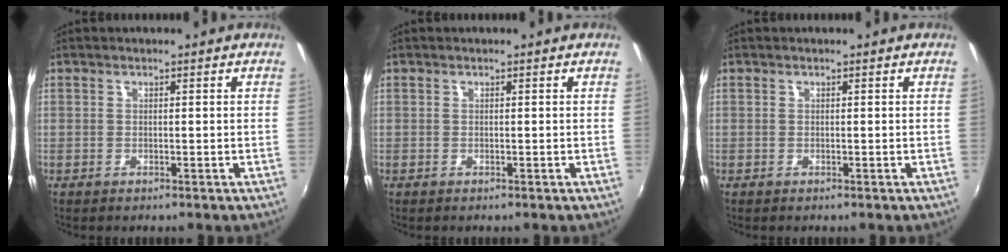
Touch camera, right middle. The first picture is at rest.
{"total": 0.0}
{"total": 0.0}